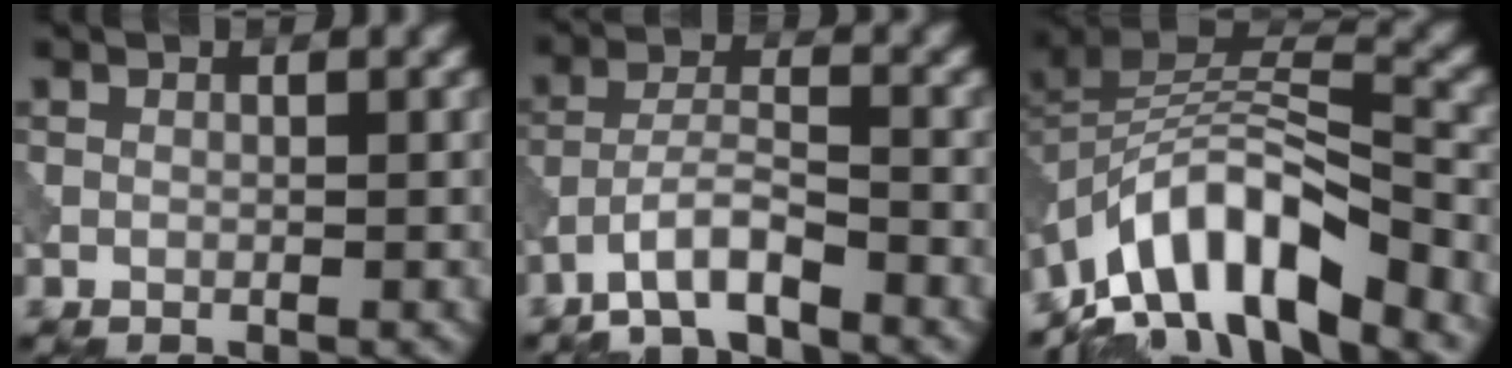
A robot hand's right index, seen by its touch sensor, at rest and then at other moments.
{"total": 3.8, "force": [-3.0, 0.7, 2.4], "torque": [-0.044, 0.010, -0.064]}
{"total": 11.5, "force": [-7.3, 4.5, 7.6], "torque": [-0.121, 0.008, -0.143]}